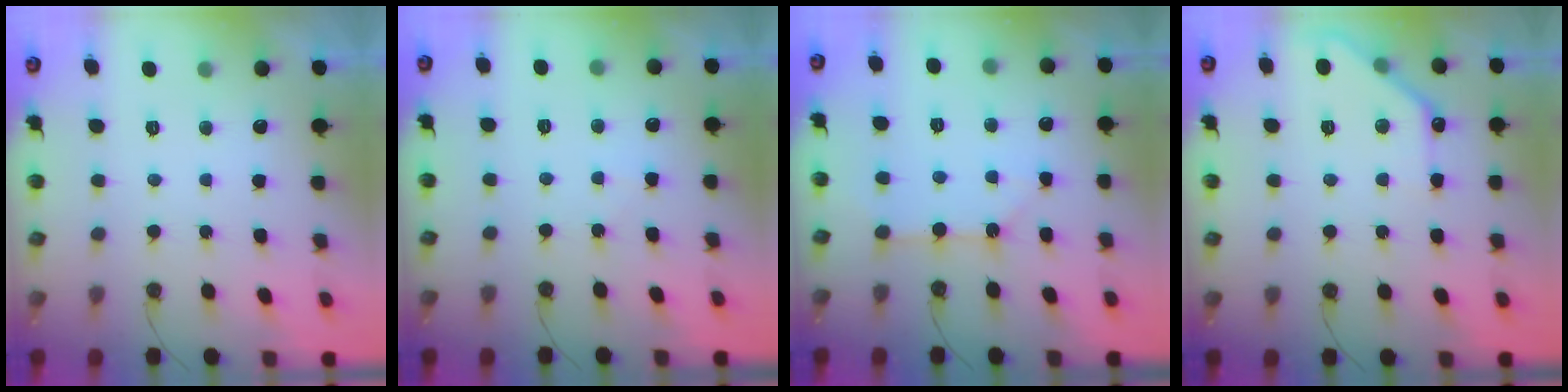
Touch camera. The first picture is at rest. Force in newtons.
{"total": 3.6, "press": 3.6, "slide": 0.5}
{"total": 2.7, "press": 2.6, "slide": 0.3}
{"total": 10.0, "press": 10.0, "slide": 0.4}